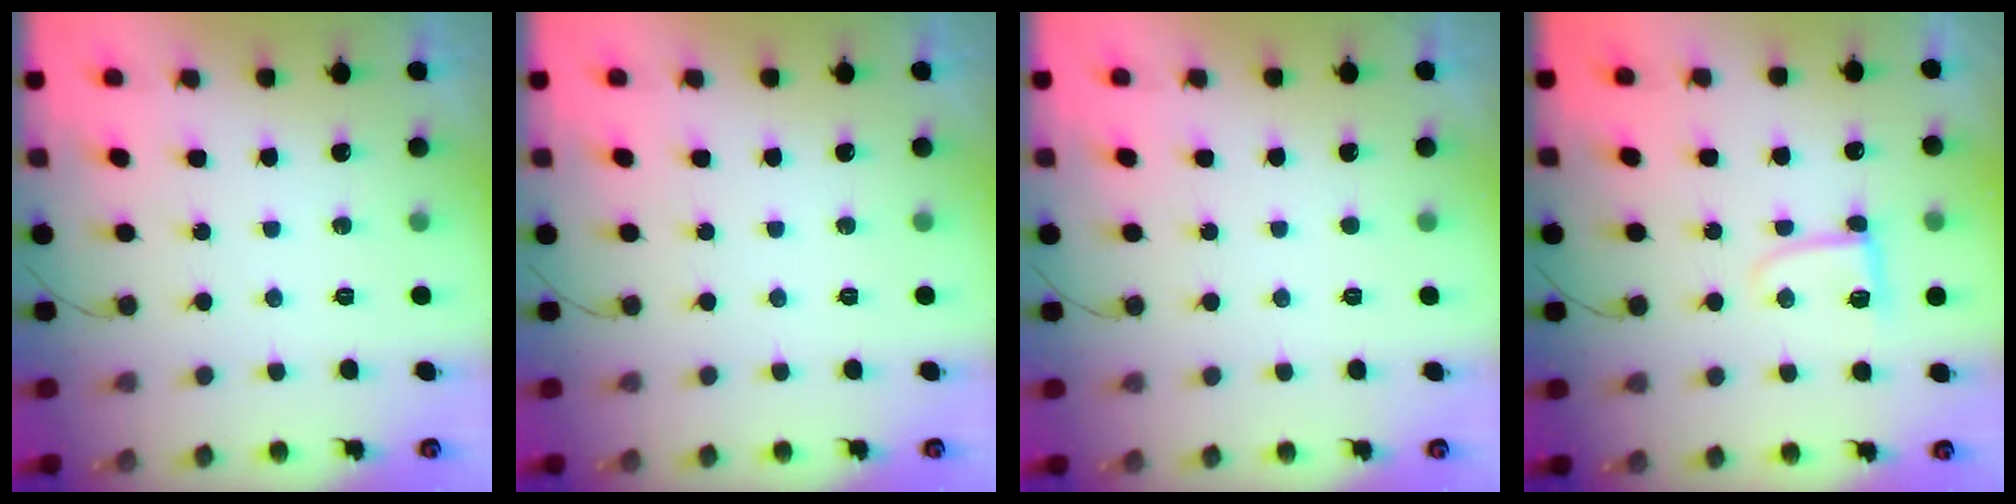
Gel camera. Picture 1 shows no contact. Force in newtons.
{"total": 0.0}
{"total": 1.6, "press": 1.6, "slide": 0.2}
{"total": 5.6, "press": 5.6, "slide": 0.5}